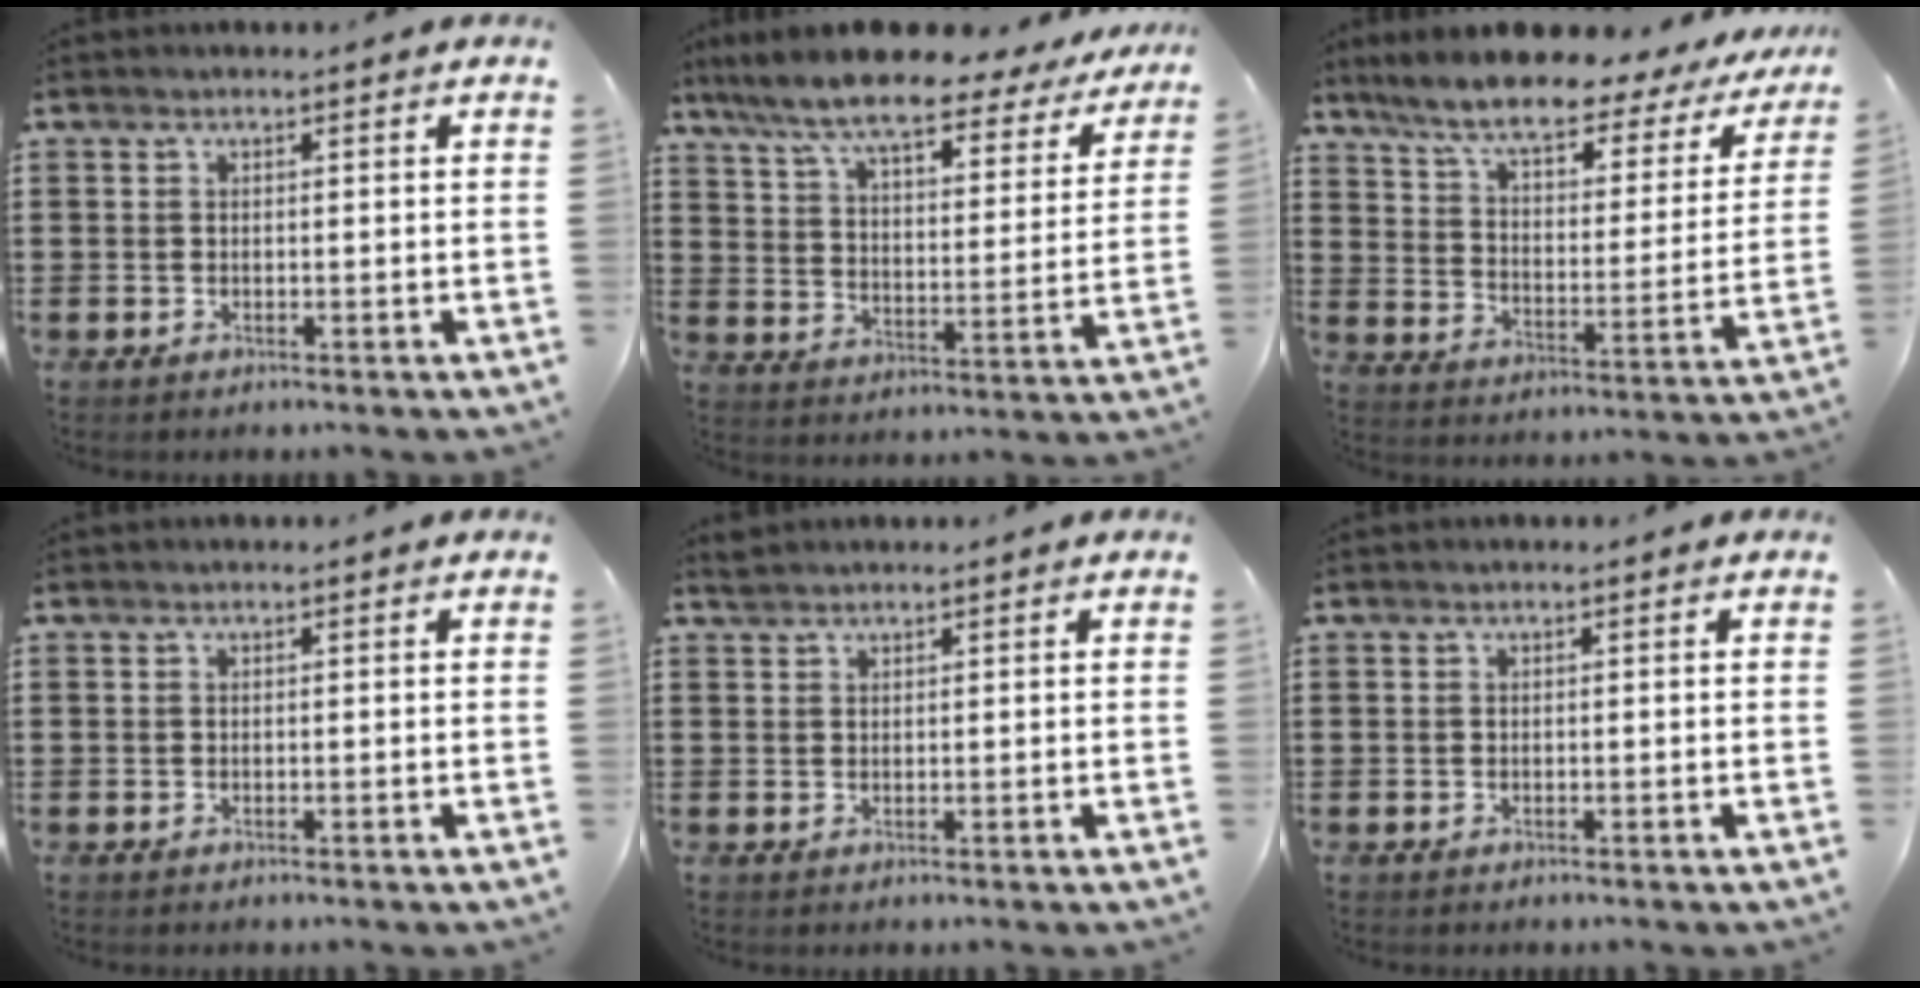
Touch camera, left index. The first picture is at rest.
{"total": 10.0, "force": [8.5, 1.2, 5.0], "torque": [-0.131, -0.044, 0.146]}
{"total": 8.5, "force": [6.9, 1.2, 4.8], "torque": [-0.112, -0.042, 0.111]}
{"total": 0.0}
{"total": 1.1, "force": [1.1, 0.2, 0.3], "torque": [-0.007, 0.001, 0.022]}
{"total": 0.0}